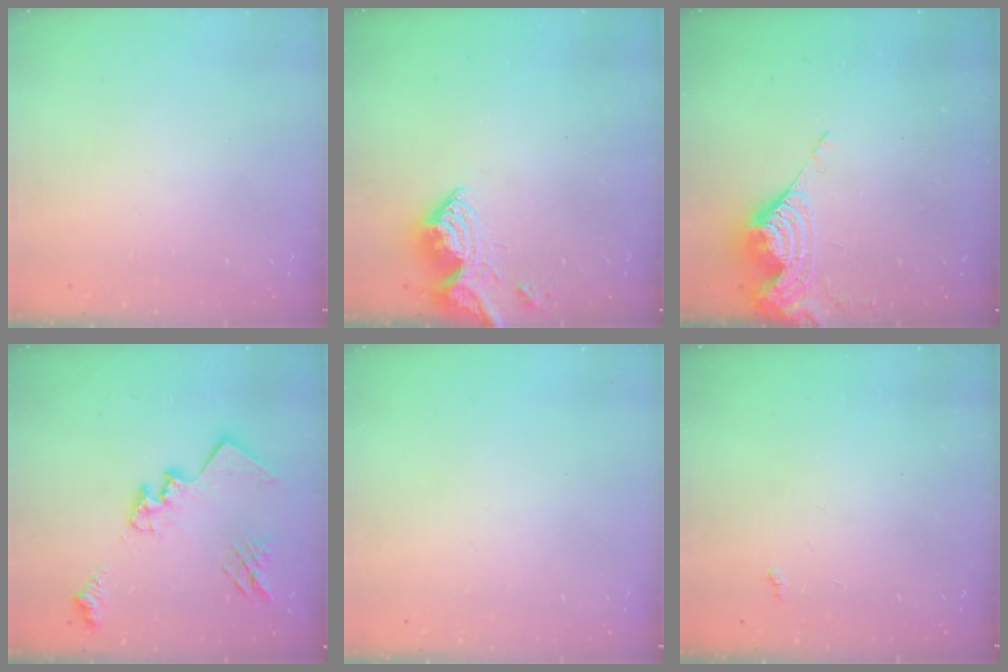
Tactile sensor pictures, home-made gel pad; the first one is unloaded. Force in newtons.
{"total": 9.8, "press": 9.7, "slide": 1.0}
{"total": 8.5, "press": 8.4, "slide": 0.9}
{"total": 19.6, "press": 19.6, "slide": 0.8}
{"total": 0.0}
{"total": 2.7, "press": 2.6, "slide": 0.4}